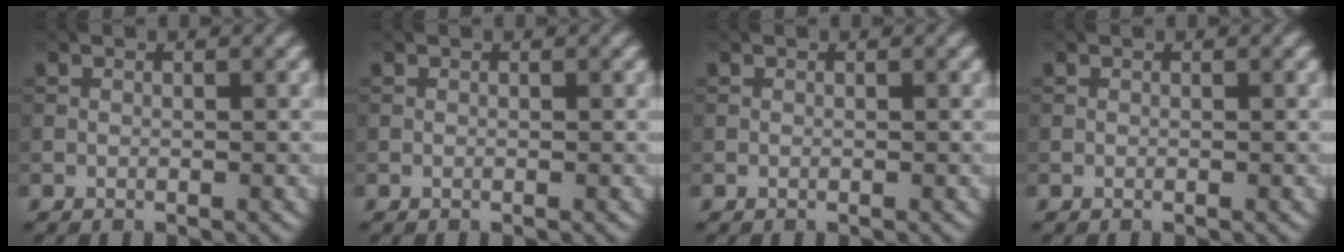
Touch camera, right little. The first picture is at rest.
{"total": 0.0}
{"total": 0.0}
{"total": 0.0}